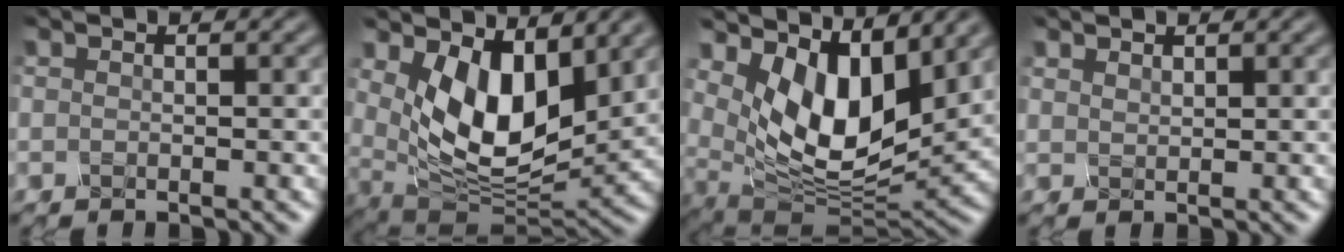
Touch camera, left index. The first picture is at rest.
{"total": 8.1, "force": [2.2, 4.5, 6.4], "torque": [-0.121, -0.025, 0.049]}
{"total": 8.8, "force": [3.5, 4.5, 6.7], "torque": [-0.125, -0.022, 0.071]}
{"total": 0.9, "force": [0.7, -0.3, -0.6], "torque": [0.004, 0.001, 0.027]}